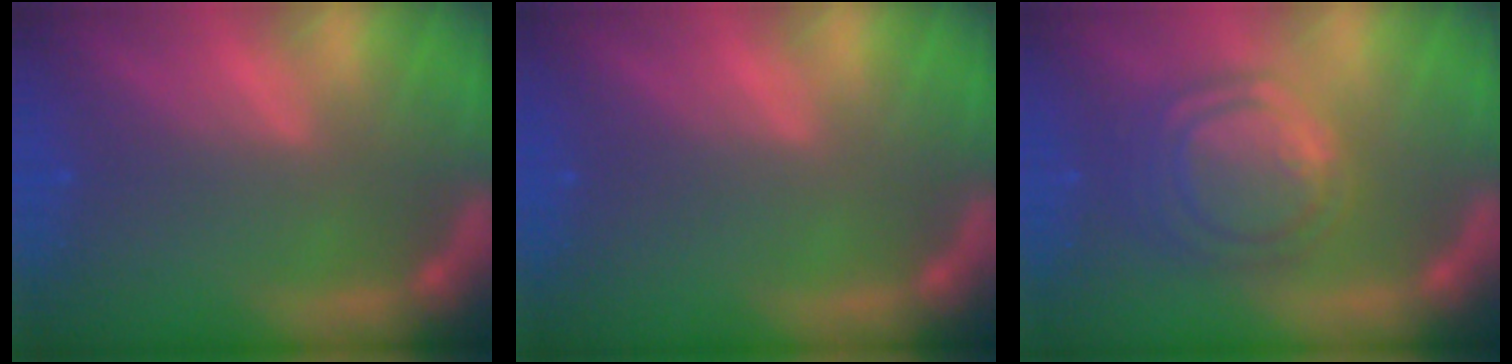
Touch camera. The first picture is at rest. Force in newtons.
{"total": 0.0}
{"total": 8.0}